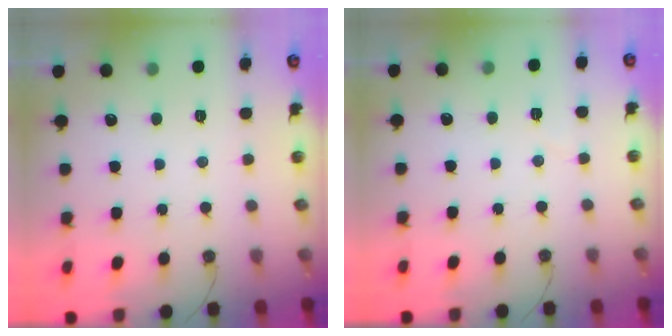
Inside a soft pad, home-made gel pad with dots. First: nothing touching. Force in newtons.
{"total": 2.9, "press": 2.7, "slide": 1.1}